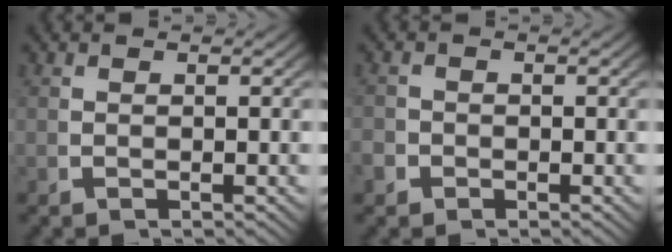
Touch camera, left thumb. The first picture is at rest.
{"total": 1.4, "force": [-0.7, 1.2, 0.1], "torque": [-0.004, -0.008, -0.015]}